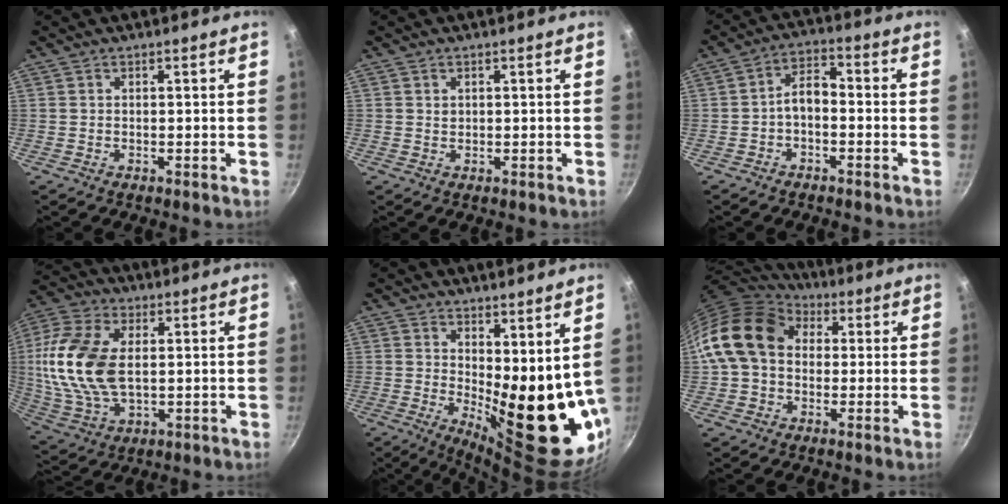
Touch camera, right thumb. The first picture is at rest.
{"total": 0.8, "force": [0.3, 0.6, 0.3], "torque": [-0.002, 0.000, 0.005]}
{"total": 5.1, "force": [-1.7, 2.9, 3.9], "torque": [-0.060, 0.036, -0.034]}
{"total": 17.8, "force": [1.8, 10.4, 14.2], "torque": [-0.284, 0.000, 0.034]}
{"total": 16.0, "force": [3.6, 6.2, 14.3], "torque": [-0.156, -0.053, 0.066]}
{"total": 15.8, "force": [2.4, 12.1, 9.8], "torque": [-0.154, 0.030, 0.028]}